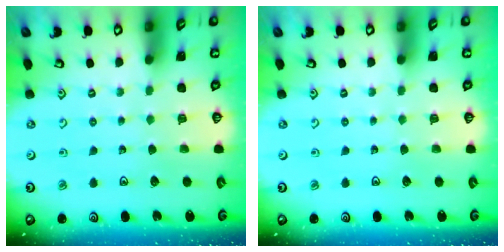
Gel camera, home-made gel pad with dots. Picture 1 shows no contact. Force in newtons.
{"total": 0.0}